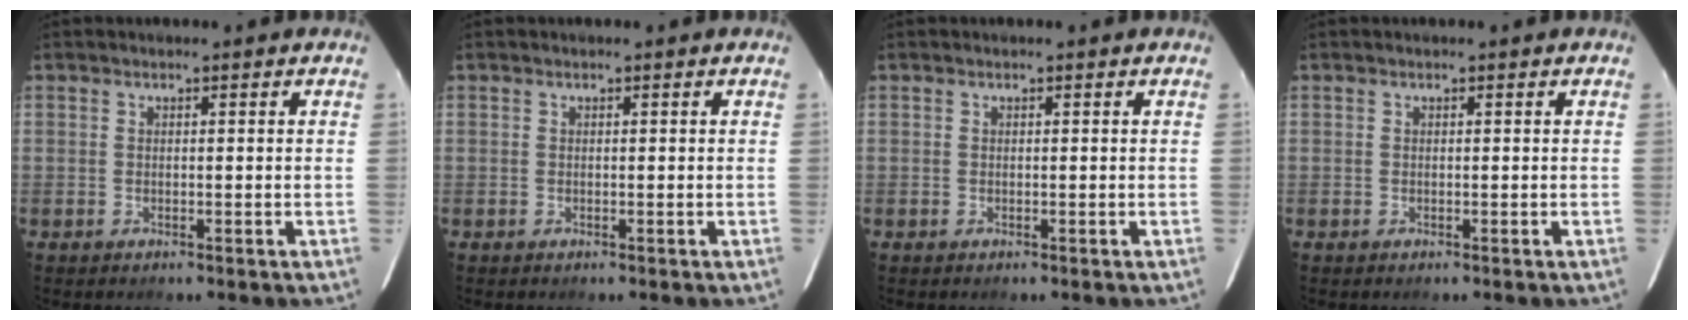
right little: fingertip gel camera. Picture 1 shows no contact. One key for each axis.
{"total": 0.0}
{"total": 0.0}
{"total": 0.0}